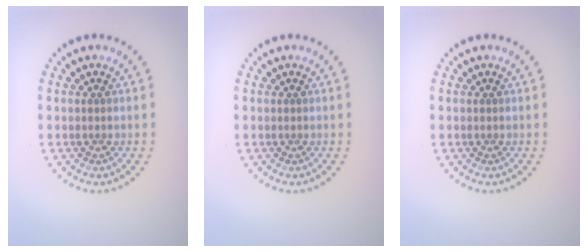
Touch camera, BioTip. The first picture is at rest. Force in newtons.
{"total": 0.0}
{"total": 0.0}